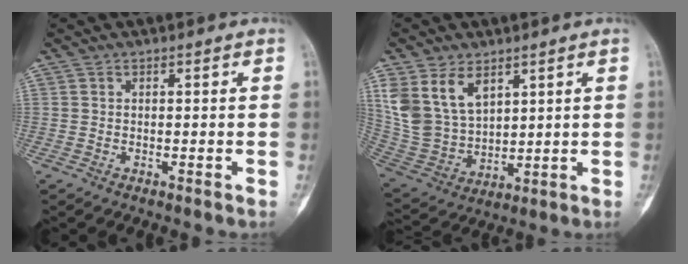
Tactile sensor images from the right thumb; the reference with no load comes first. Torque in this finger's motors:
{"motor_torque": [1.17, 1.67, 0.18, 0.23, 0.22]}